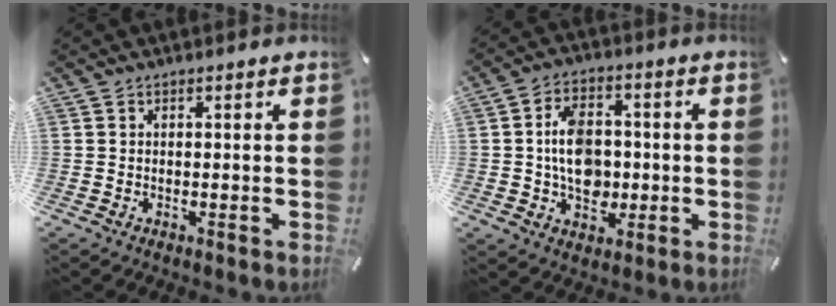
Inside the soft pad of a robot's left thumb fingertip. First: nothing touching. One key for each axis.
{"total": 10.3, "fx": -0.4, "fy": 7.6, "fz": 6.9, "tx": -0.122, "ty": 0.009, "tz": -0.008}